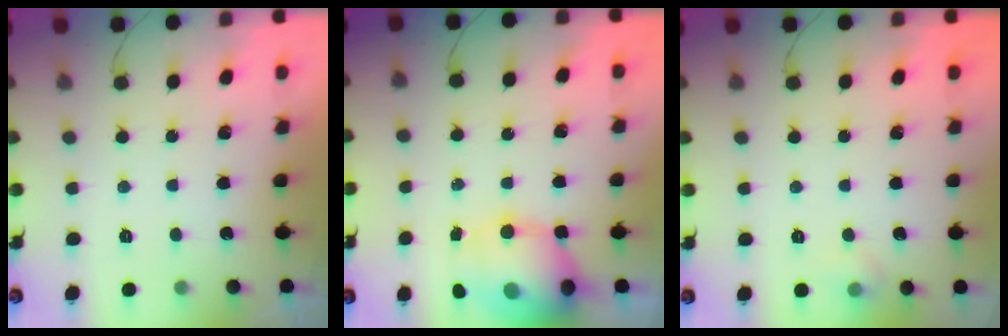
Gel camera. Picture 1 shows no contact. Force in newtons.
{"total": 12.9, "press": 12.5, "slide": 3.4}
{"total": 6.4, "press": 4.4, "slide": 4.6}